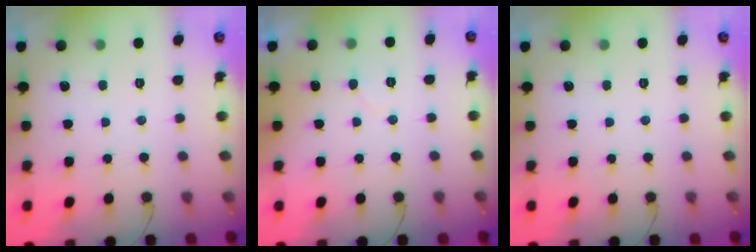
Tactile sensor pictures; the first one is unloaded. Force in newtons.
{"total": 4.0, "press": 4.0, "slide": 0.4}
{"total": 0.0}